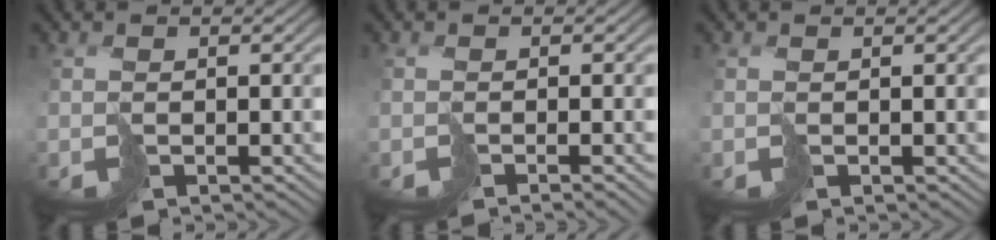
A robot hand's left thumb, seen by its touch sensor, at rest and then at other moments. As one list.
[{"total": 2.0, "force": [-0.8, 0.3, 1.8], "torque": [-0.017, -0.001, -0.021]}, {"total": 0.6, "force": [0.2, 0.0, 0.6], "torque": [-0.010, 0.000, 0.003]}]